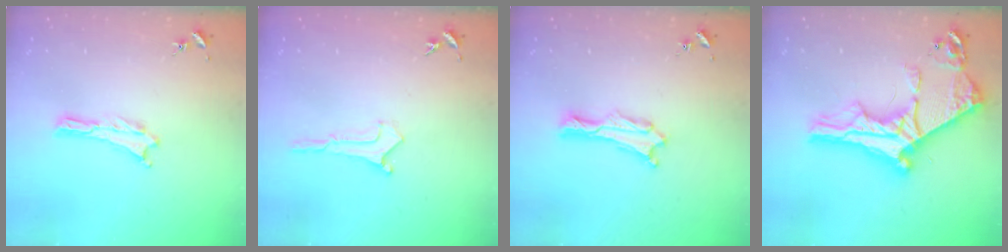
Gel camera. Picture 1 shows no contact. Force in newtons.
{"total": 0.0}
{"total": 0.9, "press": 0.9, "slide": 0.2}
{"total": 11.5, "press": 11.5, "slide": 1.2}